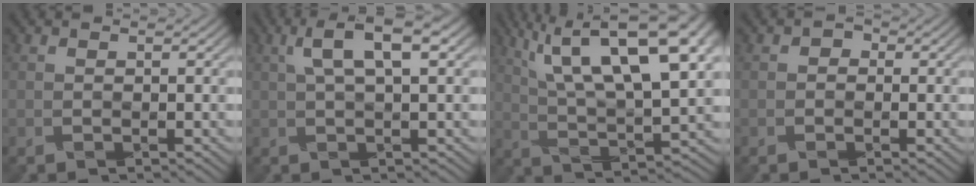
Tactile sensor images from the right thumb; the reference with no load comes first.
{"total": 5.9, "force": [2.1, 1.4, 5.3], "torque": [-0.089, 0.014, 0.037]}
{"total": 18.5, "force": [8.8, 6.3, 15.0], "torque": [-0.258, 0.039, 0.149]}
{"total": 0.9, "force": [-0.2, 0.8, 0.4], "torque": [-0.004, -0.001, -0.006]}